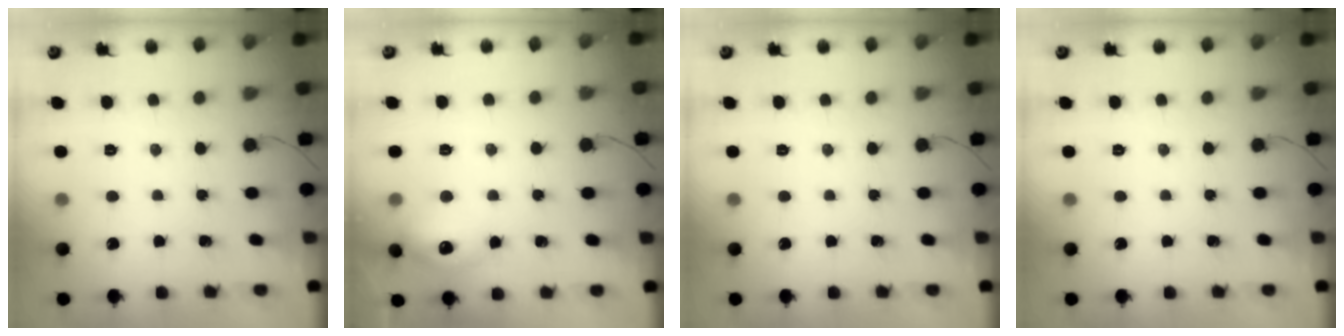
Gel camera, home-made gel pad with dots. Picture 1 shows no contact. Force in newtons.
{"total": 11.8, "press": 11.8, "slide": 0.6}
{"total": 0.0}
{"total": 0.0}